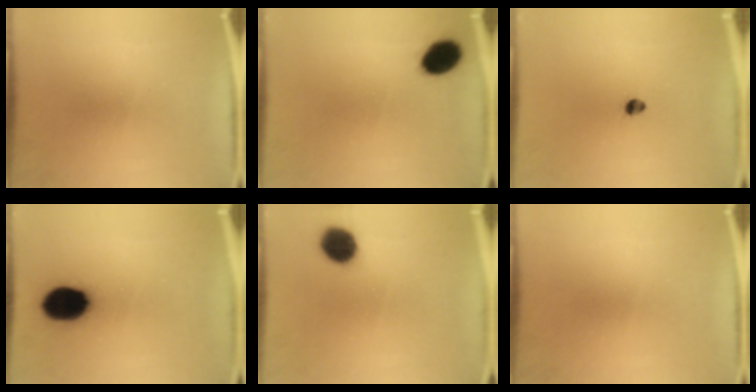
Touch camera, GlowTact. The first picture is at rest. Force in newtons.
{"total": 7.2}
{"total": 2.0}
{"total": 13.4}
{"total": 8.1}
{"total": 0.0}